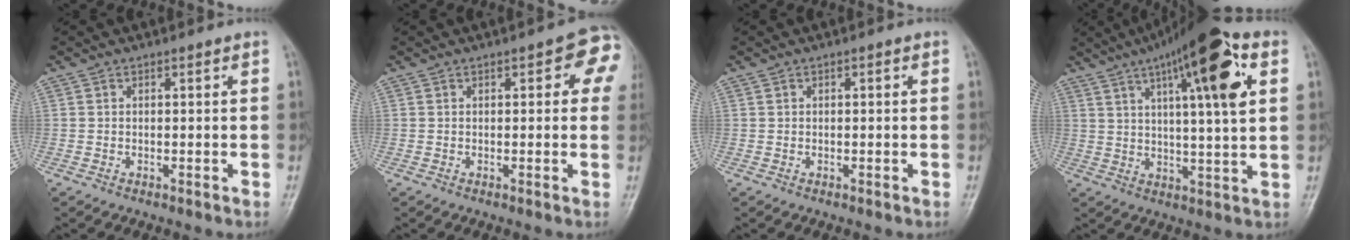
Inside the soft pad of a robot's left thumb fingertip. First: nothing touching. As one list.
[{"total": 6.2, "force": [1.8, 2.7, 5.3], "torque": [-0.029, 0.004, 0.008]}, {"total": 0.0}, {"total": 18.1, "force": [7.5, 3.9, 16.0], "torque": [-0.233, -0.002, 0.112]}]